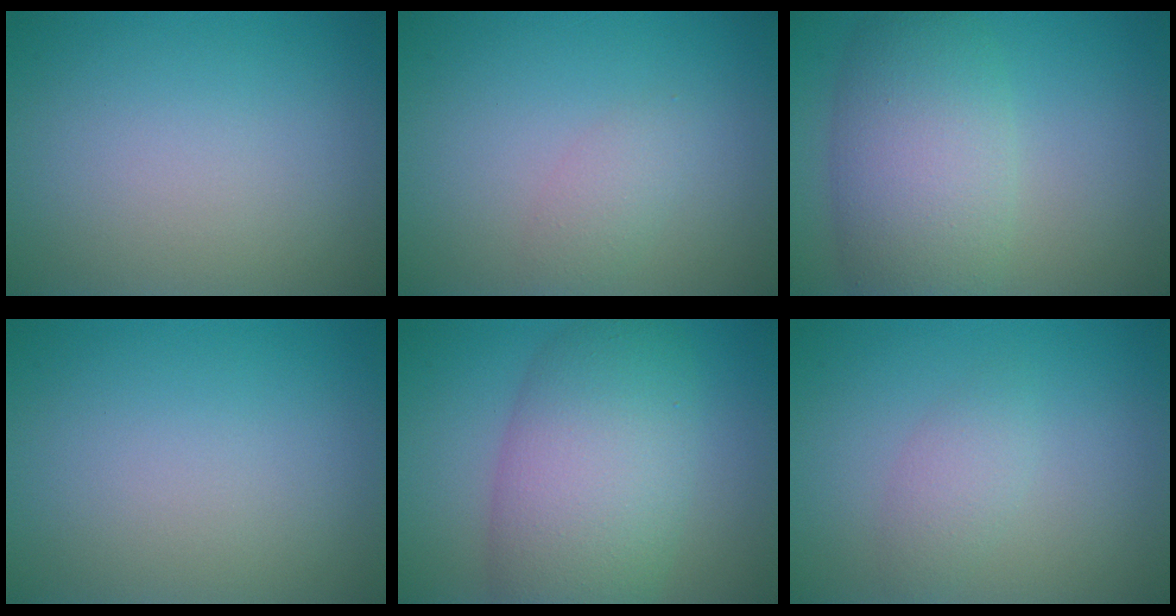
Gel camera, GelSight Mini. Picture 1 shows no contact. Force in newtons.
{"total": 1.5, "press": 1.5, "slide": 0.1}
{"total": 7.5, "press": 7.5, "slide": 0.4}
{"total": 0.0}
{"total": 9.2, "press": 9.2, "slide": 0.4}
{"total": 1.7, "press": 1.7, "slide": 0.1}